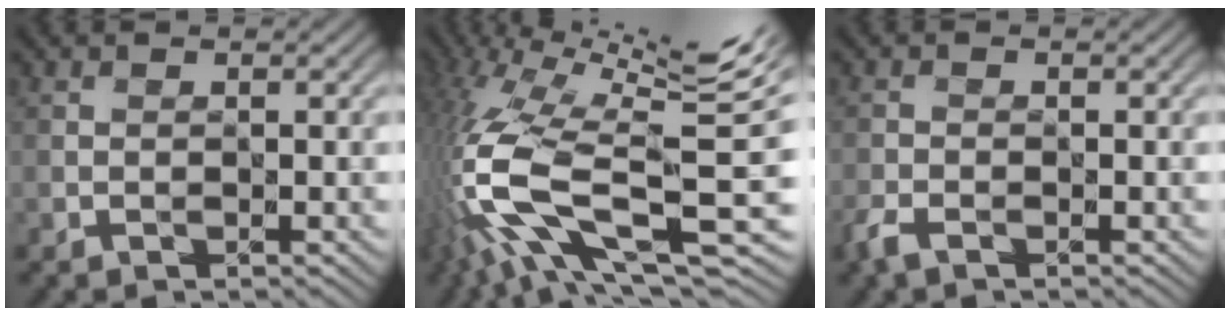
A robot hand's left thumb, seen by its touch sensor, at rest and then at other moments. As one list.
[{"total": 14.5, "force": [0.9, 4.8, 13.6], "torque": [-0.311, -0.013, 0.024]}, {"total": 2.3, "force": [-1.8, 0.7, 1.3], "torque": [-0.032, -0.007, -0.042]}]